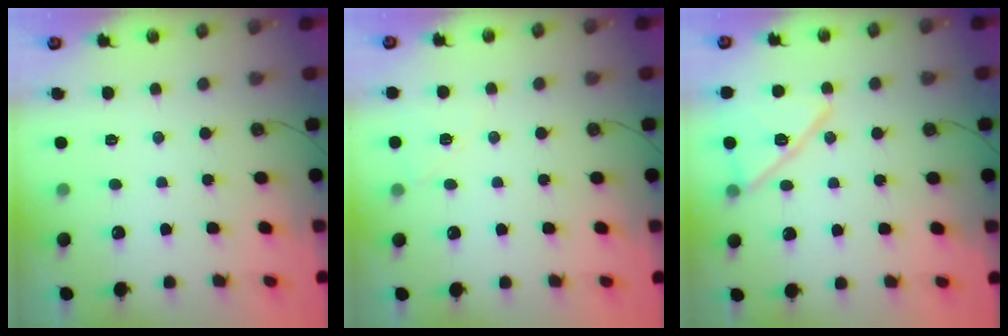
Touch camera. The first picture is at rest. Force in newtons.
{"total": 5.8, "press": 5.6, "slide": 1.6}
{"total": 14.2, "press": 13.4, "slide": 4.7}